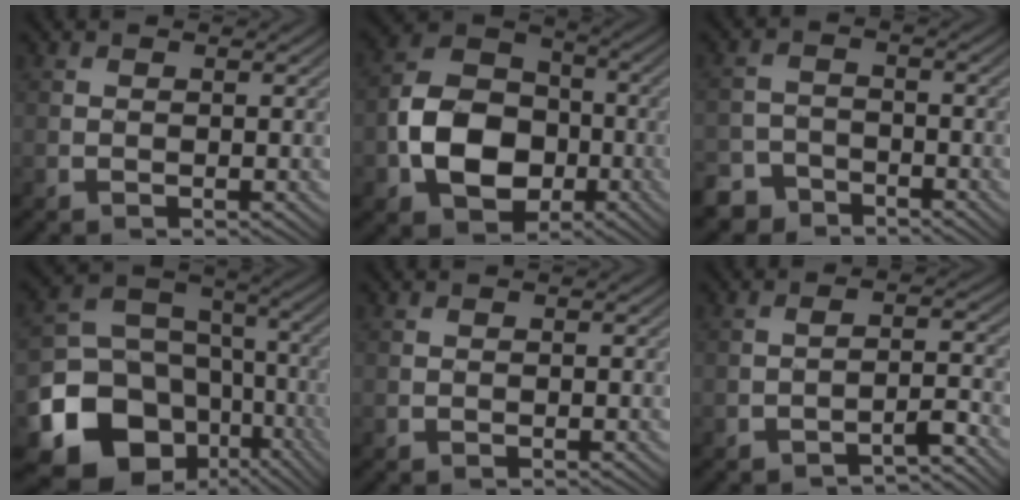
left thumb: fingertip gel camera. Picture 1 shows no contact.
{"total": 10.9, "force": [-2.9, 8.3, 6.4], "torque": [-0.138, -0.008, -0.064]}
{"total": 4.8, "force": [-3.9, 2.5, 0.9], "torque": [-0.017, -0.004, -0.081]}
{"total": 17.8, "force": [-7.7, 14.3, 7.2], "torque": [-0.179, -0.043, -0.119]}
{"total": 0.0}
{"total": 3.1, "force": [-2.6, 0.4, 1.6], "torque": [-0.025, 0.010, -0.046]}